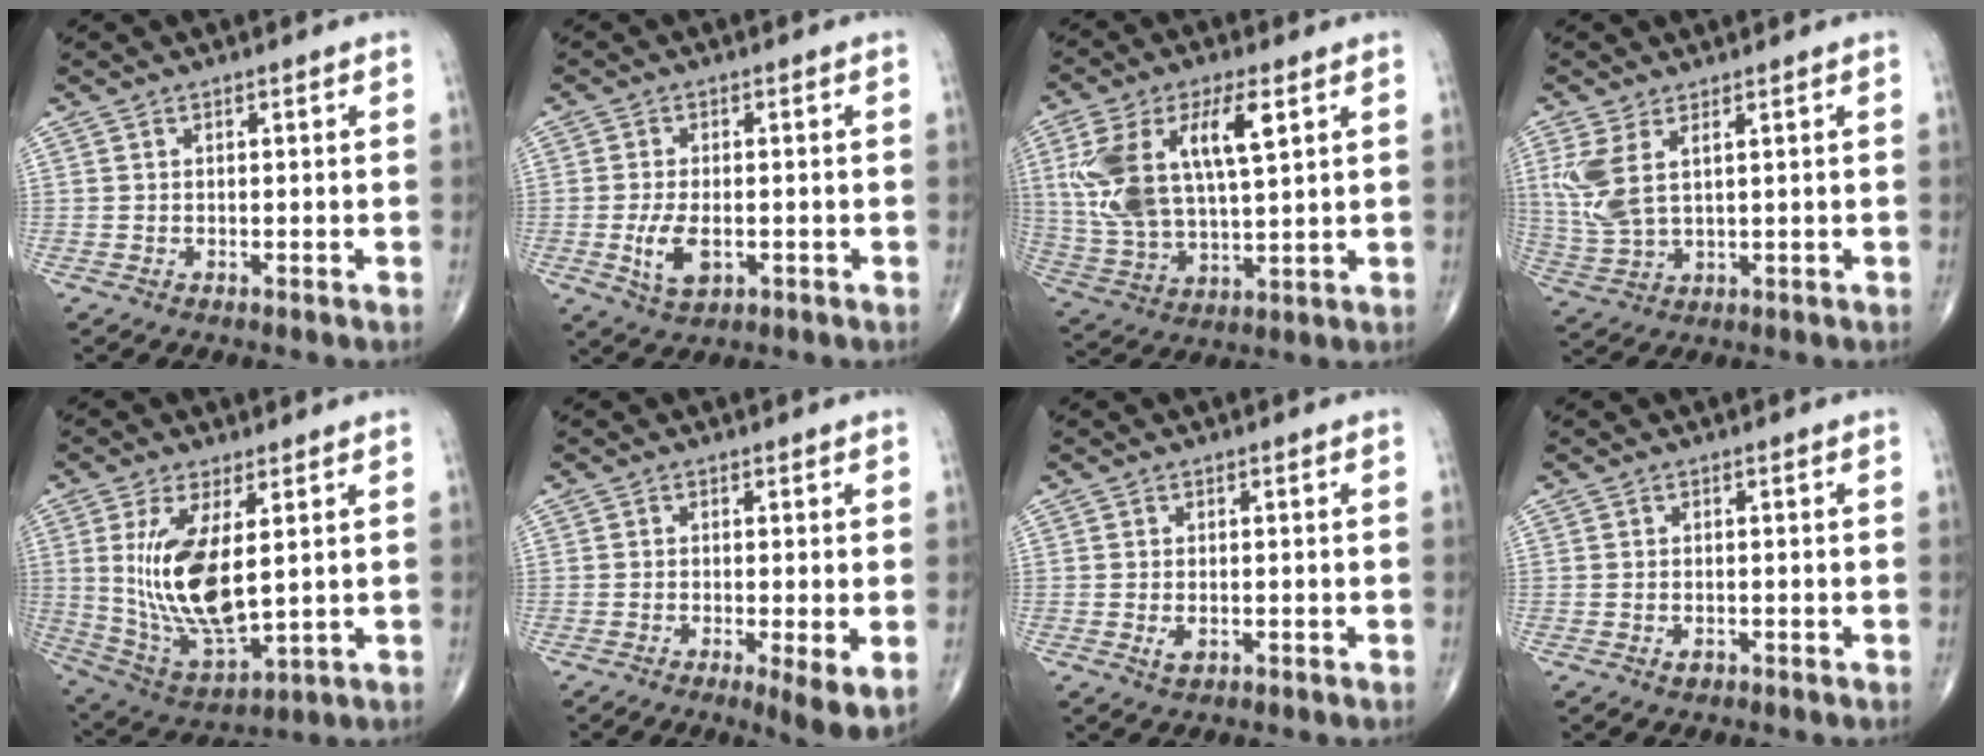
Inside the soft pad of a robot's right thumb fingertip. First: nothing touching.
{"total": 6.1, "force": [-1.4, 3.2, 5.1], "torque": [-0.099, -0.005, -0.019]}
{"total": 18.0, "force": [5.7, 7.9, 15.2], "torque": [-0.300, -0.005, 0.112]}
{"total": 7.8, "force": [2.6, 3.6, 6.5], "torque": [-0.159, -0.009, 0.064]}
{"total": 15.9, "force": [2.6, 6.5, 14.2], "torque": [-0.281, -0.026, 0.069]}
{"total": 5.5, "force": [-1.1, 1.1, 5.3], "torque": [-0.088, -0.018, -0.021]}
{"total": 2.1, "force": [-0.4, 1.2, 1.6], "torque": [-0.029, -0.004, -0.006]}
{"total": 1.2, "force": [-0.5, 0.8, 0.8], "torque": [-0.011, 0.002, -0.007]}